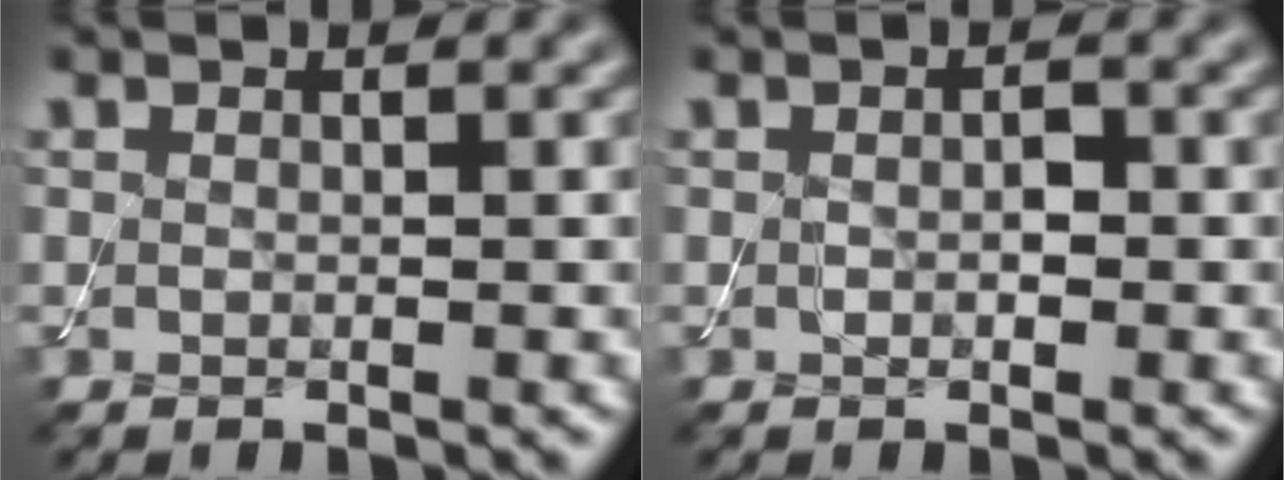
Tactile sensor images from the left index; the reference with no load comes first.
{"total": 1.3, "force": [-0.1, 0.8, 1.0], "torque": [-0.017, 0.000, -0.003]}